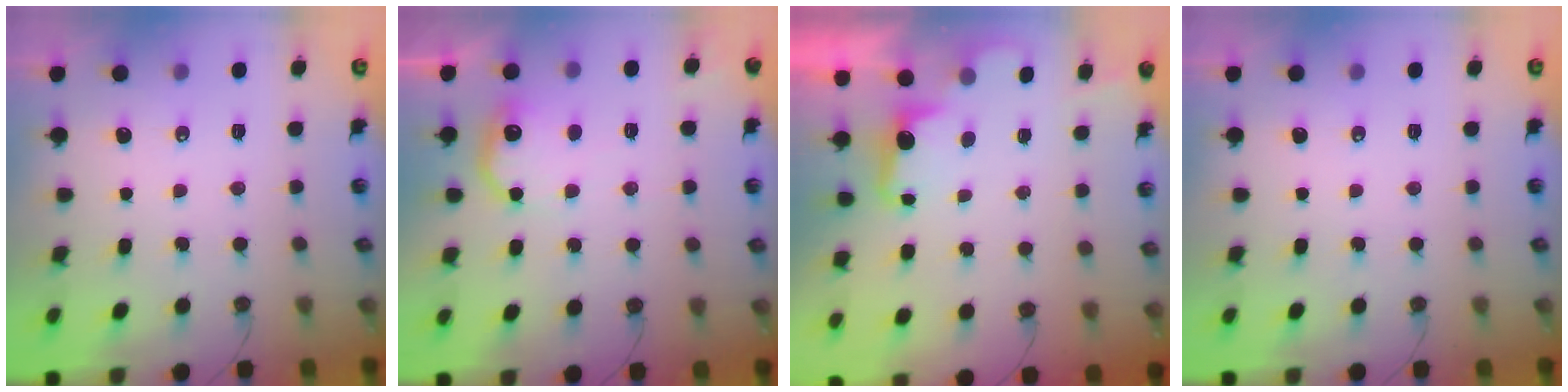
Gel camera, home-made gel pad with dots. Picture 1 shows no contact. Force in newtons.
{"total": 11.7, "press": 11.7, "slide": 0.4}
{"total": 2.2, "press": 2.0, "slide": 1.0}
{"total": 0.0}